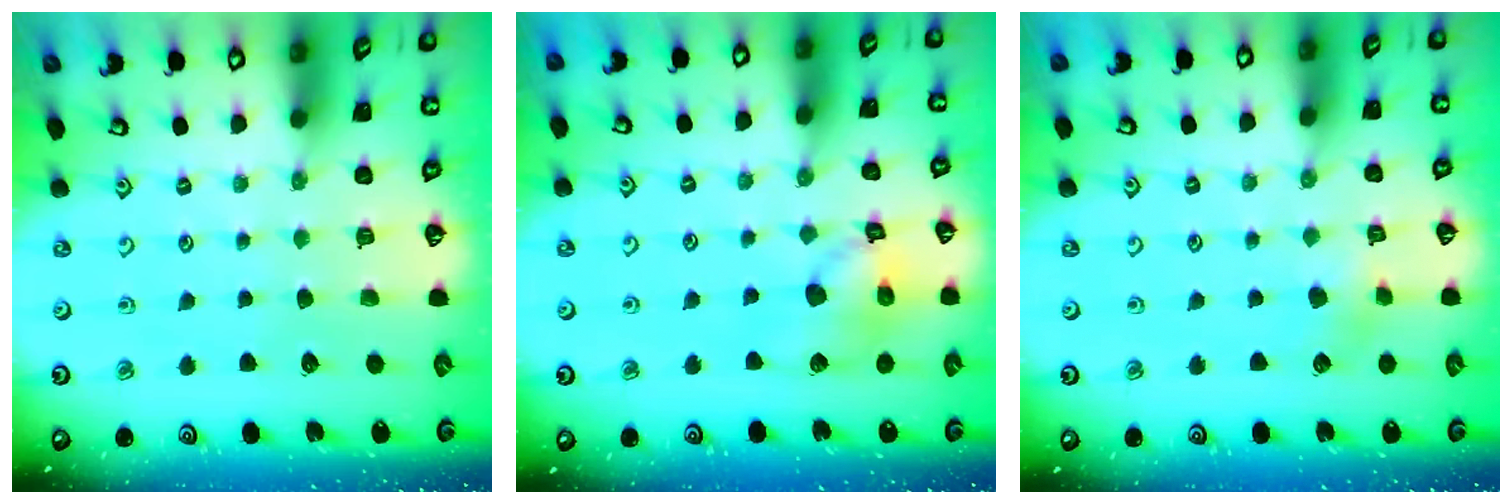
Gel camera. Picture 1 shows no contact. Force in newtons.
{"total": 13.4, "press": 13.3, "slide": 1.8}
{"total": 3.9, "press": 3.8, "slide": 0.8}